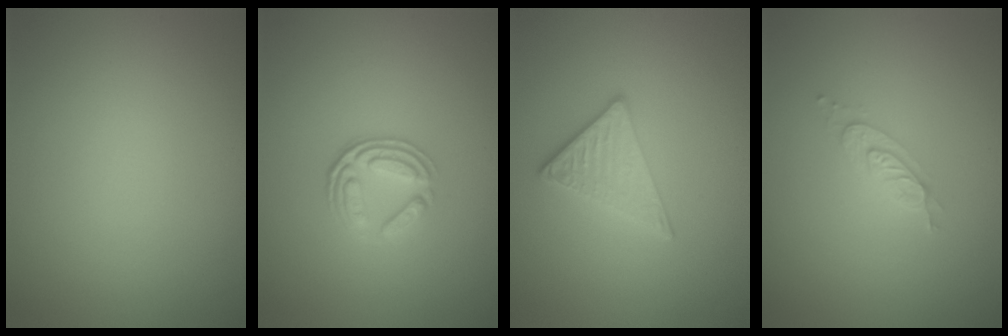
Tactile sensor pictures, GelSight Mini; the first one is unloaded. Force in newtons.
{"total": 3.6, "press": 2.6, "slide": 2.6}
{"total": 2.7, "press": 2.6, "slide": 1.0}
{"total": 2.0, "press": 2.0, "slide": 0.4}